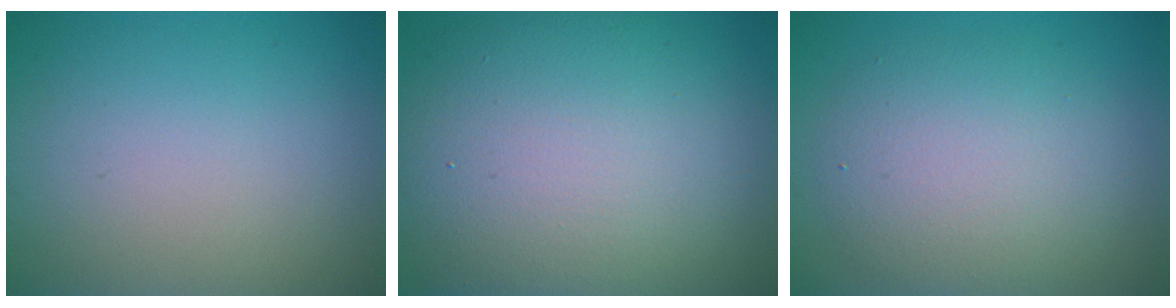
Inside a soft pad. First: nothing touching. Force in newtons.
{"total": 14.3, "press": 14.3, "slide": 0.9}
{"total": 5.6, "press": 5.6, "slide": 0.2}